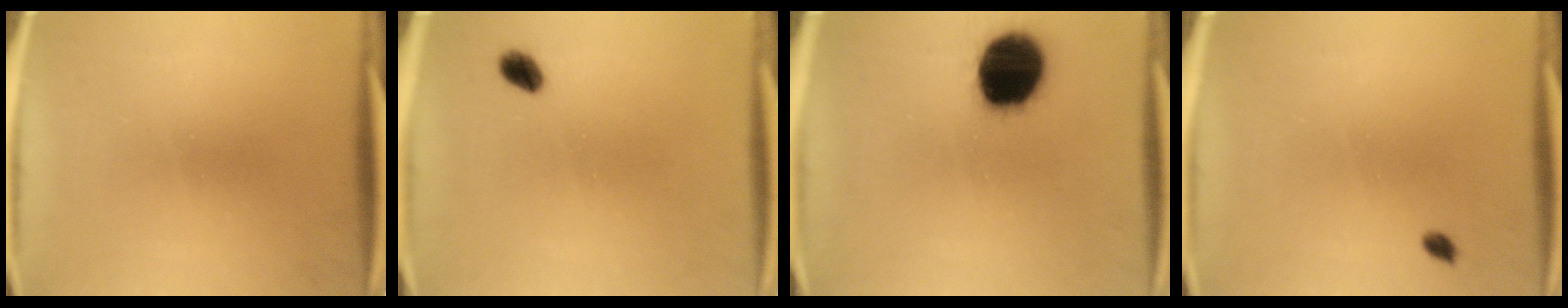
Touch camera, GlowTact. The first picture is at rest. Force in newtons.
{"total": 2.8}
{"total": 19.2}
{"total": 1.0}